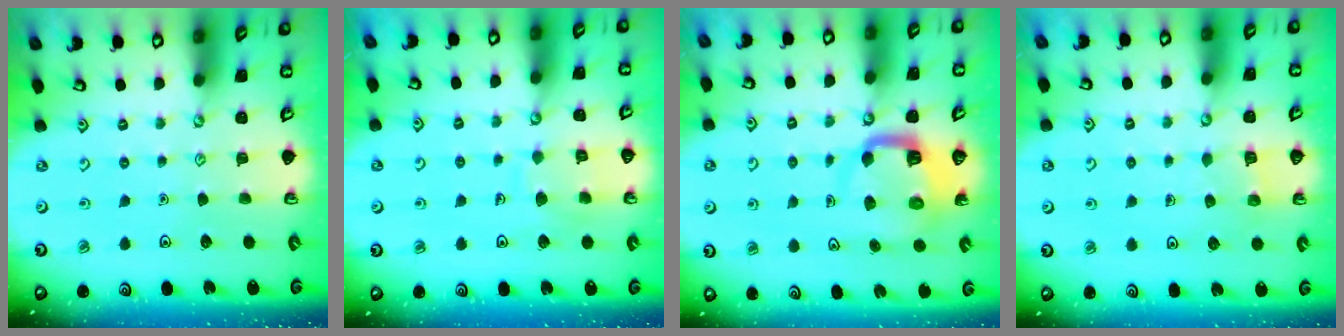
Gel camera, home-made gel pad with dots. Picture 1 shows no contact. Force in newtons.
{"total": 7.5, "press": 7.4, "slide": 0.7}
{"total": 7.8, "press": 7.7, "slide": 1.0}
{"total": 3.8, "press": 3.7, "slide": 0.3}